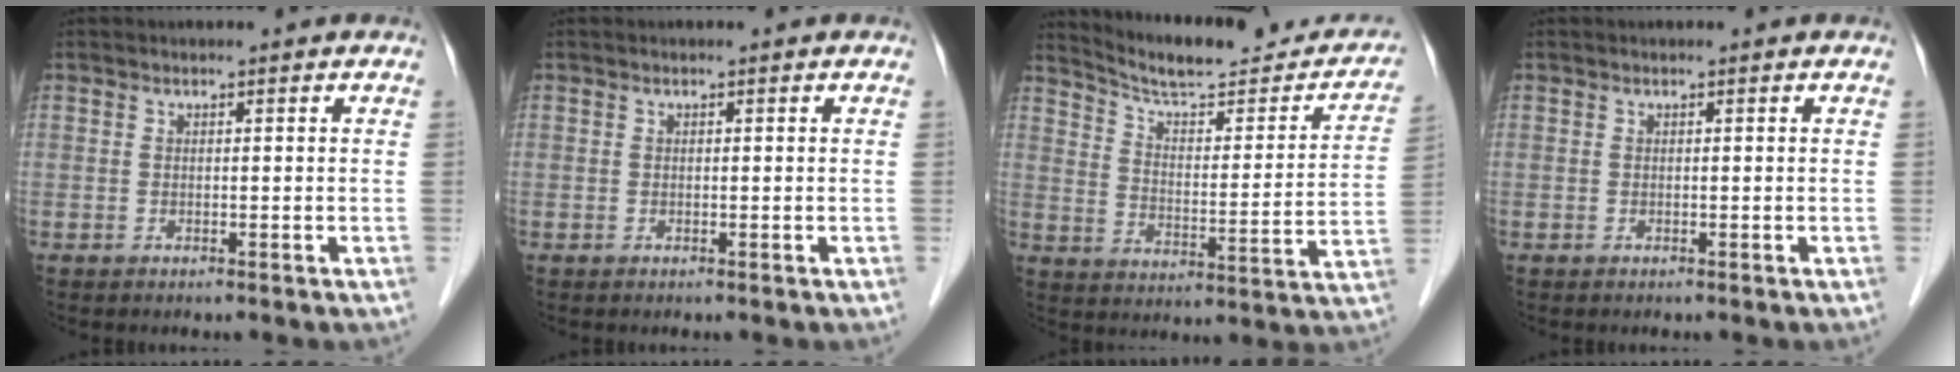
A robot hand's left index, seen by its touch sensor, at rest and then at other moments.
{"total": 0.0}
{"total": 20.6, "force": [18.7, 4.0, 7.8], "torque": [-0.101, -0.024, 0.250]}
{"total": 0.0}